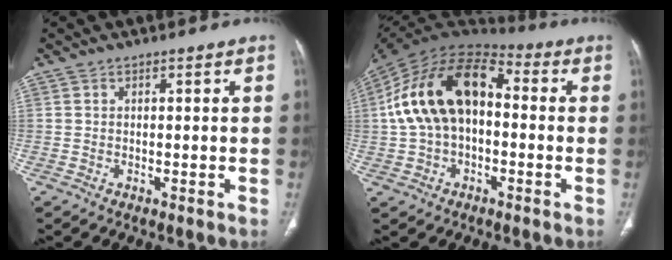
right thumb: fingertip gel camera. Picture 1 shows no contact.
{"total": 18.5, "force": [0.7, 11.5, 14.5], "torque": [-0.262, 0.047, 0.005]}